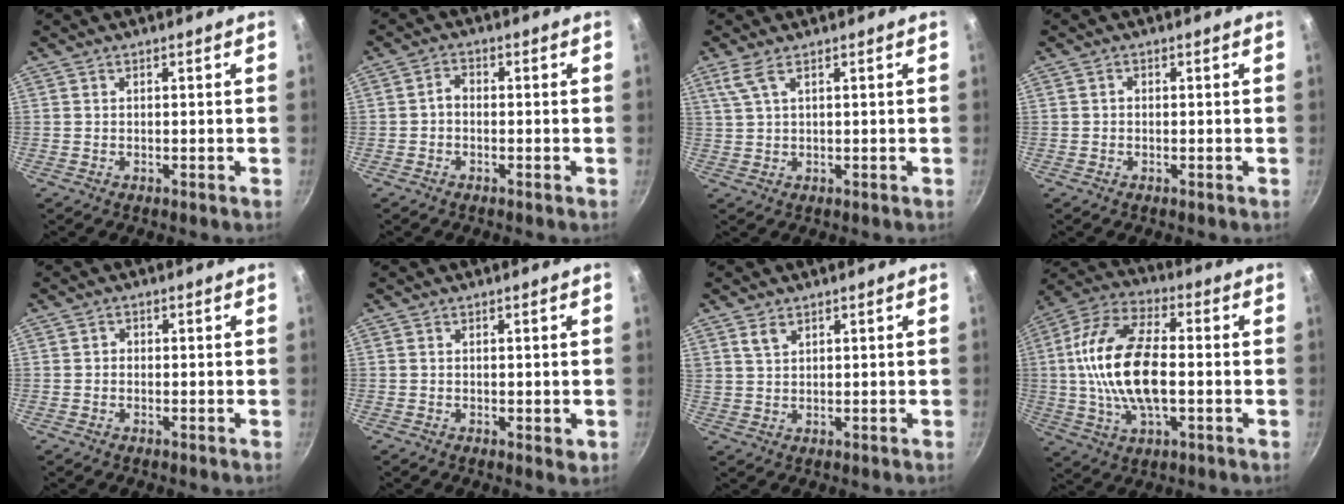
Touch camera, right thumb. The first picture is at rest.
{"total": 2.1, "force": [-0.7, 1.5, 1.4], "torque": [-0.024, 0.015, -0.019]}
{"total": 3.2, "force": [1.7, 0.9, 2.6], "torque": [-0.064, 0.002, 0.041]}
{"total": 0.6, "force": [-0.1, 0.6, 0.3], "torque": [-0.004, 0.004, -0.003]}
{"total": 1.1, "force": [-0.1, 1.0, 0.5], "torque": [-0.005, 0.004, -0.004]}
{"total": 1.6, "force": [-0.2, 0.7, 1.4], "torque": [-0.016, -0.006, -0.002]}
{"total": 2.8, "force": [1.7, 1.5, 1.7], "torque": [-0.030, -0.003, 0.037]}
{"total": 18.1, "force": [-0.4, 9.1, 15.6], "torque": [-0.291, 0.029, -0.022]}